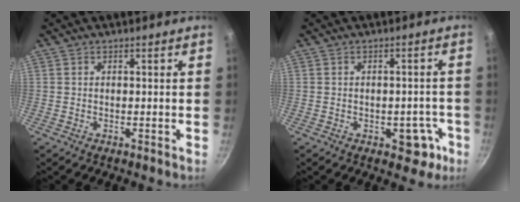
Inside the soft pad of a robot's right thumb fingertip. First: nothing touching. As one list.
[{"total": 5.6, "force": [-2.6, 3.3, 3.7], "torque": [-0.016, 0.021, -0.027]}]